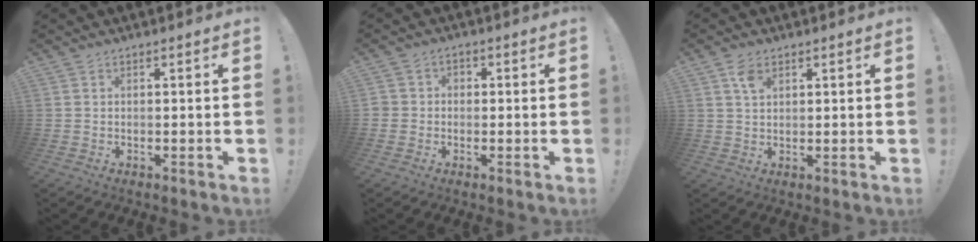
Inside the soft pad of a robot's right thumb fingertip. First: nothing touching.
{"total": 3.0, "force": [-0.9, 2.7, 1.0], "torque": [-0.015, 0.009, -0.017]}
{"total": 3.8, "force": [2.0, 2.1, 2.4], "torque": [-0.044, -0.001, 0.036]}